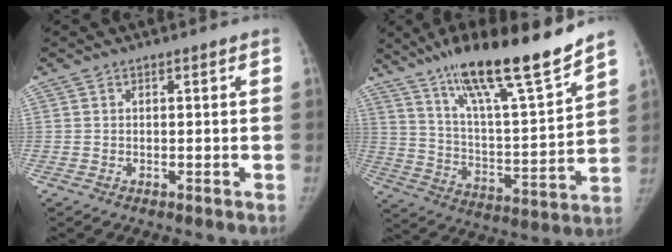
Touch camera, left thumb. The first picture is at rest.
{"total": 21.7, "force": [16.4, 2.7, 14.0], "torque": [-0.208, -0.082, 0.281]}